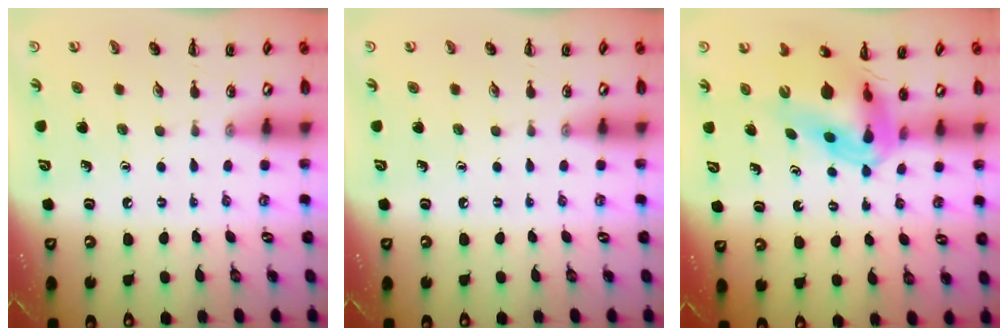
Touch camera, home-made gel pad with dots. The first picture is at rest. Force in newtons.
{"total": 0.0}
{"total": 10.8, "press": 10.3, "slide": 3.3}